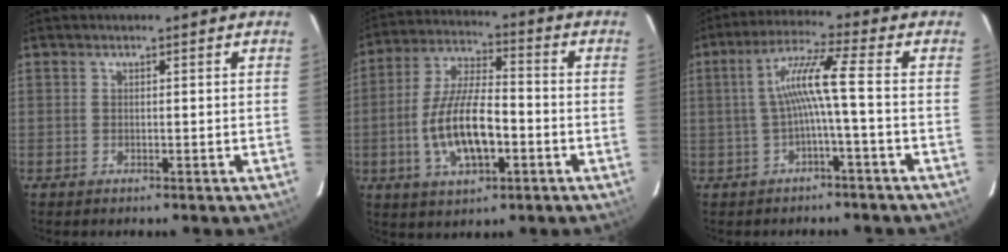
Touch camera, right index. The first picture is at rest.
{"total": 13.6, "force": [-3.6, 5.4, 12.0], "torque": [-0.244, -0.002, -0.061]}
{"total": 7.2, "force": [-1.4, -0.9, 7.0], "torque": [-0.149, 0.010, -0.018]}